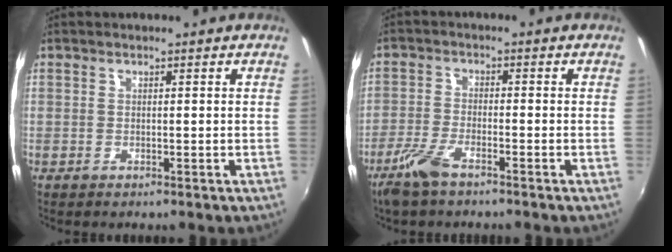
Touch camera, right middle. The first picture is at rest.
{"total": 5.8, "force": [-4.2, 1.4, 3.7], "torque": [-0.095, -0.009, -0.085]}